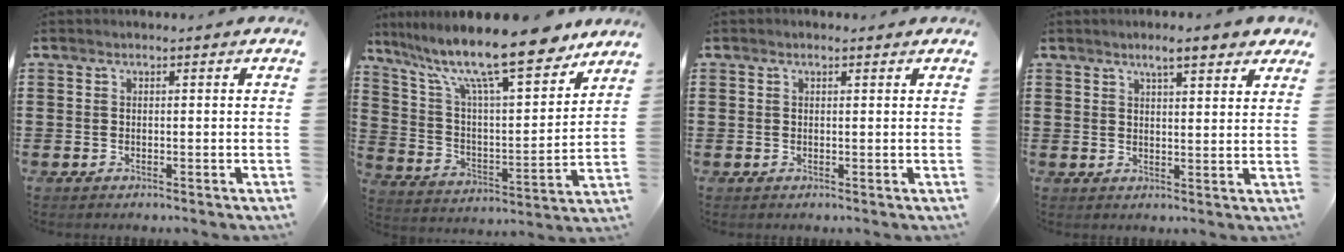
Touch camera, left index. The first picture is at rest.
{"total": 15.6, "force": [12.0, 2.9, 9.5], "torque": [-0.206, -0.063, 0.203]}
{"total": 0.6, "force": [0.4, 0.2, 0.4], "torque": [-0.009, 0.003, 0.007]}
{"total": 5.0, "force": [3.8, 0.8, 3.2], "torque": [-0.063, 0.000, 0.064]}